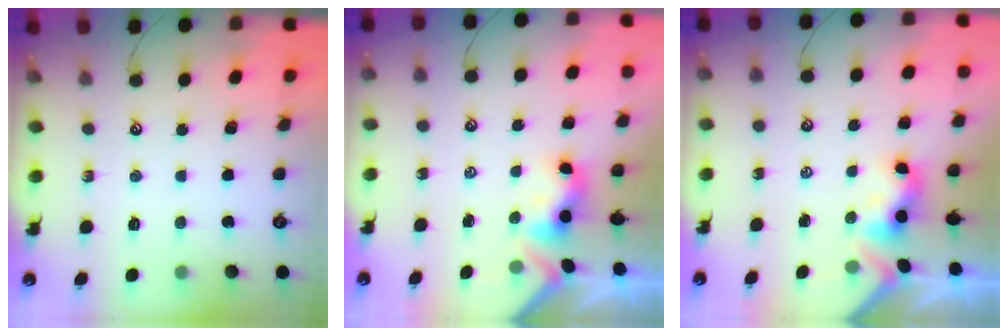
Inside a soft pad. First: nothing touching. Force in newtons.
{"total": 3.0, "press": 2.9, "slide": 0.6}
{"total": 3.2, "press": 3.1, "slide": 0.4}